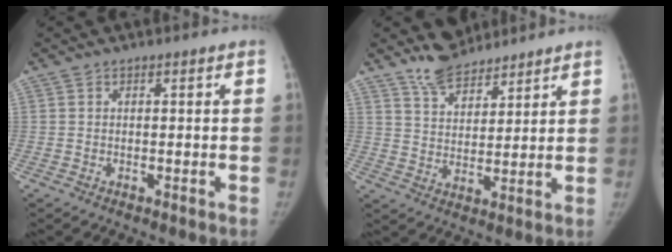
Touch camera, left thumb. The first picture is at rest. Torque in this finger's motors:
{"motor_torque": [0.63, -0.67, 0.60, -0.59, 0.02]}